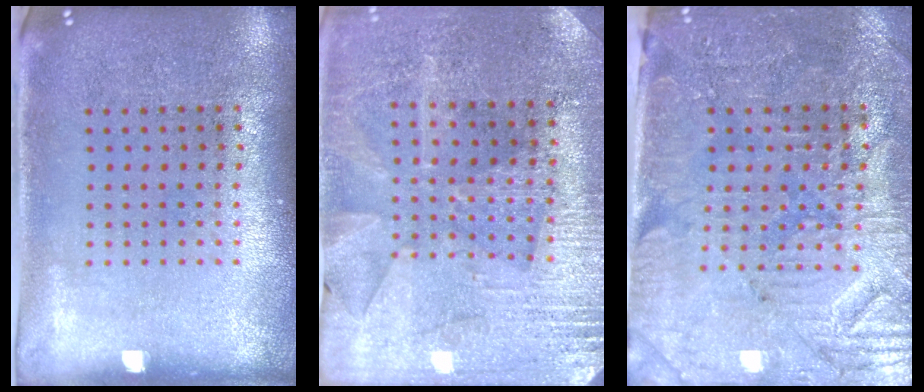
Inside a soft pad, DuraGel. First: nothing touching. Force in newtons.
{"total": 2.9, "press": 2.8, "slide": 0.5}
{"total": 3.8, "press": 3.5, "slide": 1.4}